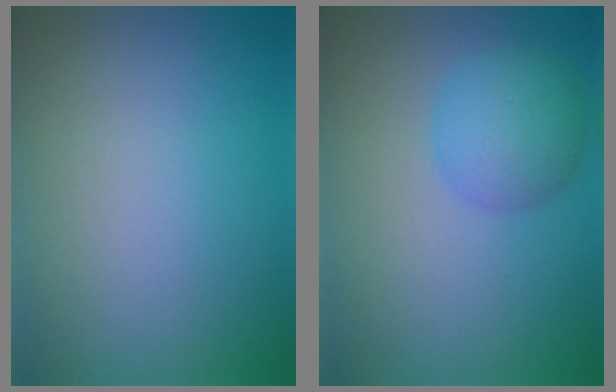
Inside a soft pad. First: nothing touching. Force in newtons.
{"total": 4.0, "press": 3.9, "slide": 0.2}